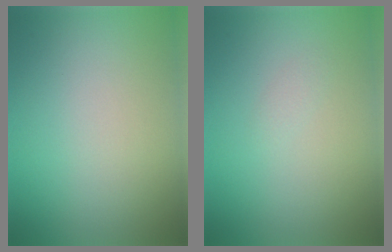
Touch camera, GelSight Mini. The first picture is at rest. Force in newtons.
{"total": 0.6, "press": 0.6, "slide": 0.0}